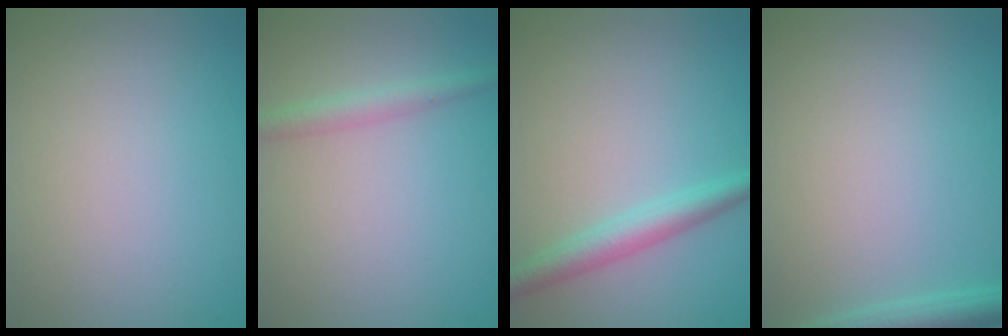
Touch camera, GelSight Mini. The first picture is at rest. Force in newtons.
{"total": 2.0, "press": 2.0, "slide": 0.1}
{"total": 2.9, "press": 2.9, "slide": 0.1}
{"total": 3.0, "press": 3.0, "slide": 0.2}